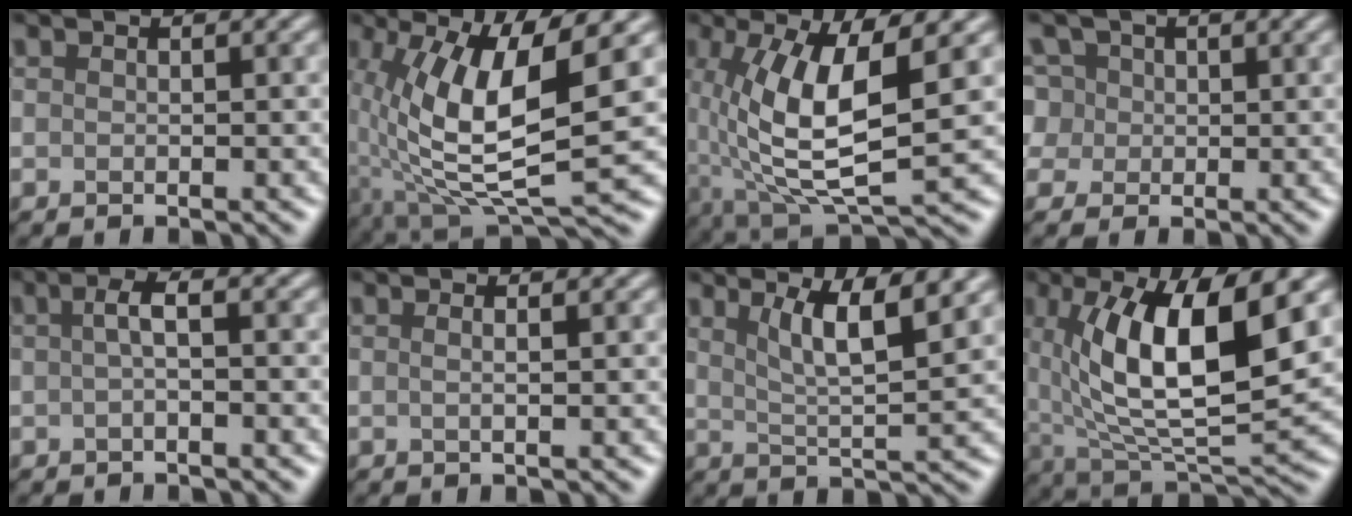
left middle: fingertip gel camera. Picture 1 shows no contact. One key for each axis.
{"total": 10.8, "fx": 0.8, "fy": 3.4, "fz": 10.2, "tx": -0.201, "ty": -0.015, "tz": 0.015}
{"total": 9.7, "fx": 0.7, "fy": 3.3, "fz": 9.1, "tx": -0.179, "ty": -0.007, "tz": 0.015}
{"total": 5.8, "fx": 2.4, "fy": 4.8, "fz": 2.4, "tx": -0.051, "ty": 0.030, "tz": 0.017}
{"total": 1.9, "fx": 0.1, "fy": 0.4, "fz": 1.9, "tx": -0.037, "ty": 0.007, "tz": 0.000}
{"total": 1.6, "fx": 0.5, "fy": 0.7, "fz": 1.3, "tx": -0.010, "ty": -0.002, "tz": -0.010}
{"total": 5.4, "fx": 2.8, "fy": 1.2, "fz": 4.5, "tx": -0.075, "ty": -0.006, "tz": 0.047}
{"total": 11.8, "fx": 2.6, "fy": 4.0, "fz": 10.8, "tx": -0.174, "ty": -0.008, "tz": 0.045}